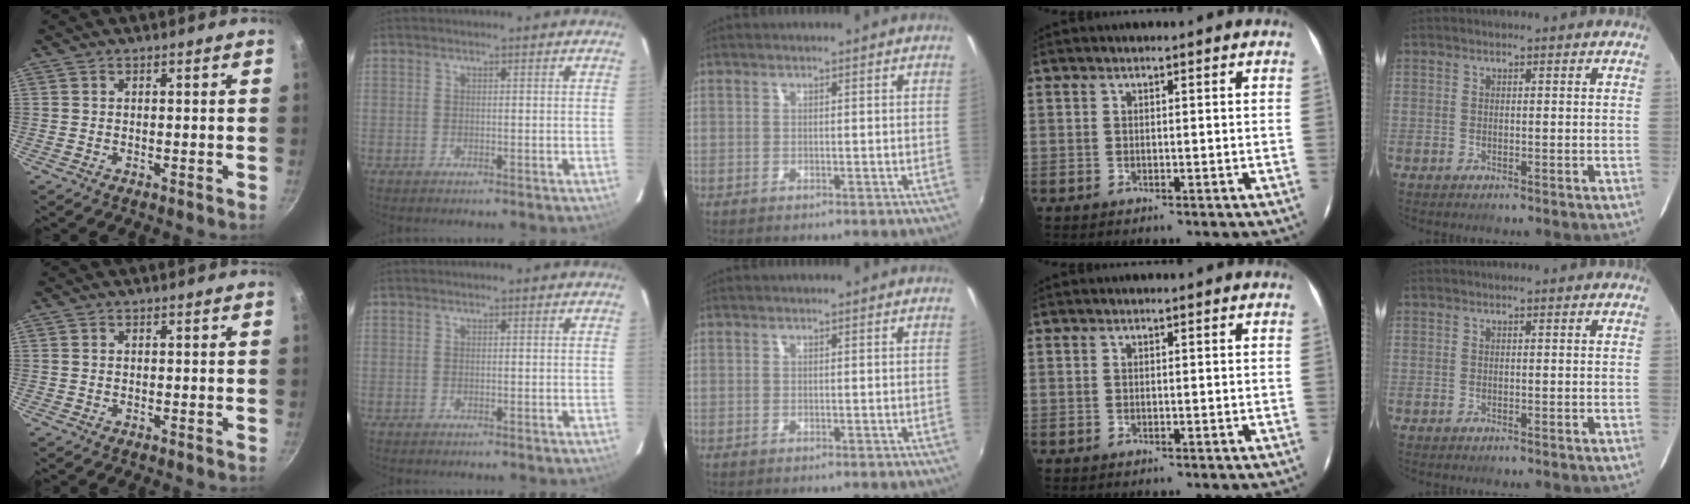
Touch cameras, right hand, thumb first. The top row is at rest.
{}